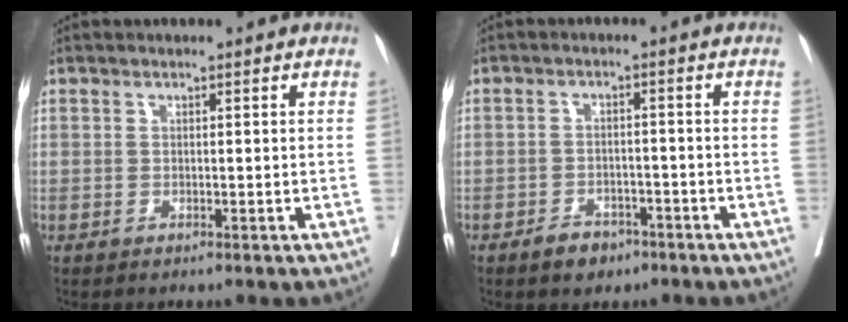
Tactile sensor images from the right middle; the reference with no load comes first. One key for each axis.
{"total": 3.9, "fx": -2.8, "fy": 2.2, "fz": 1.6, "tx": -0.026, "ty": 0.005, "tz": -0.037}